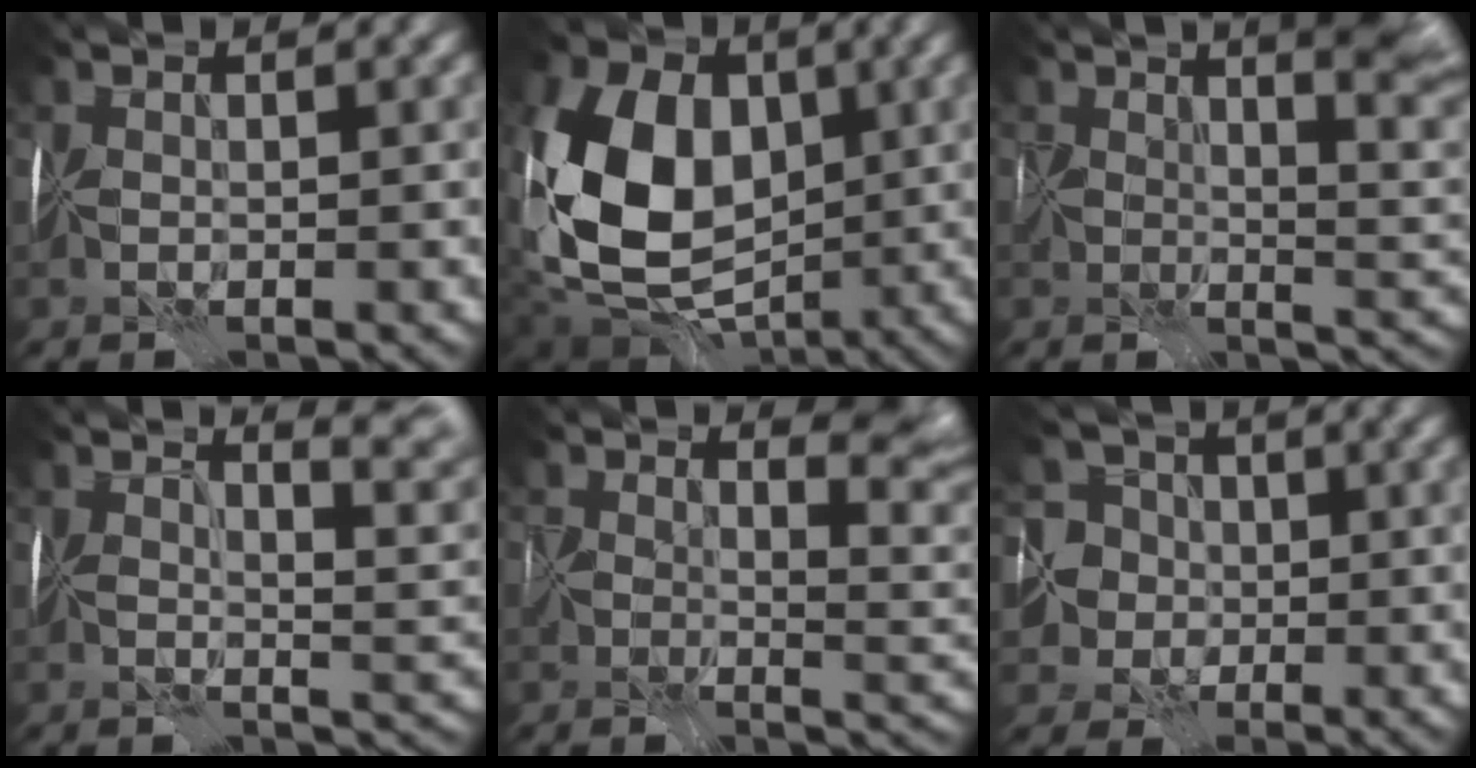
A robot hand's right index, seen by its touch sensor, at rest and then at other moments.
{"total": 10.9, "force": [-1.1, 8.0, 7.3], "torque": [-0.136, -0.014, -0.034]}
{"total": 6.7, "force": [3.1, 1.6, 5.7], "torque": [-0.065, 0.004, 0.051]}
{"total": 5.3, "force": [3.8, 0.1, 3.8], "torque": [-0.020, 0.009, 0.045]}
{"total": 4.0, "force": [2.6, 1.2, 2.8], "torque": [-0.028, -0.014, 0.044]}
{"total": 4.2, "force": [-0.7, 4.1, 0.8], "torque": [-0.010, 0.008, -0.036]}